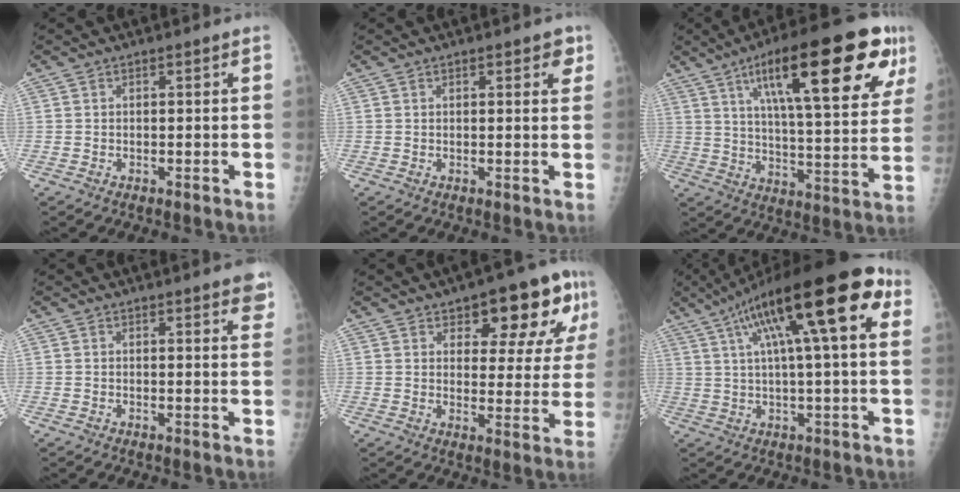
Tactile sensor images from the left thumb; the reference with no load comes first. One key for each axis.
{"total": 2.7, "fx": 1.4, "fy": 1.2, "fz": 2.0, "tx": -0.007, "ty": -0.004, "tz": 0.013}
{"total": 27.3, "fx": 12.9, "fy": 7.4, "fz": 22.8, "tx": -0.315, "ty": -0.015, "tz": 0.196}
{"total": 4.8, "fx": 3.1, "fy": 1.2, "fz": 3.4, "tx": -0.022, "ty": -0.006, "tz": 0.029}
{"total": 14.3, "fx": 7.8, "fy": 6.0, "fz": 10.4, "tx": -0.088, "ty": -0.027, "tz": 0.105}
{"total": 22.8, "fx": 8.1, "fy": 5.6, "fz": 20.5, "tx": -0.320, "ty": 0.033, "tz": 0.123}